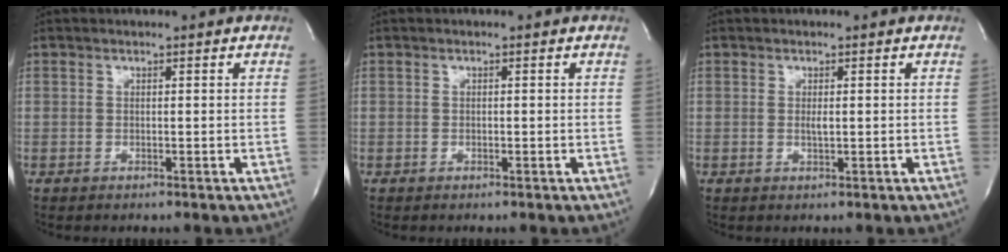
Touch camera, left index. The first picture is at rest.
{"total": 0.0}
{"total": 1.0, "force": [0.1, 0.2, 1.0], "torque": [-0.021, -0.002, 0.002]}